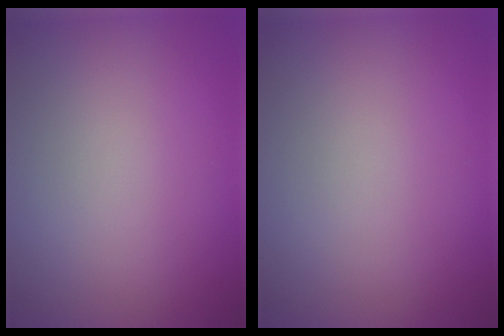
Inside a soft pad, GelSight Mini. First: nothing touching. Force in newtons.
{"total": 0.0}